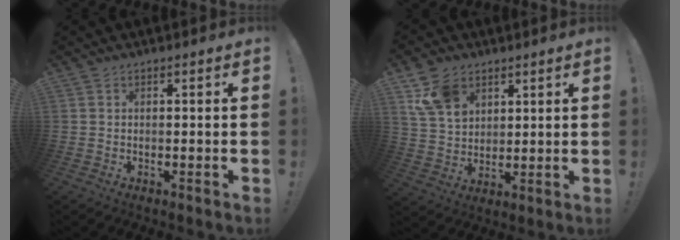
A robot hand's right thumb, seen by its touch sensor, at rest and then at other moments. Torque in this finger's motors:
{"motor_torque": [0.64, 1.82, 0.70, 0.58, 0.13]}